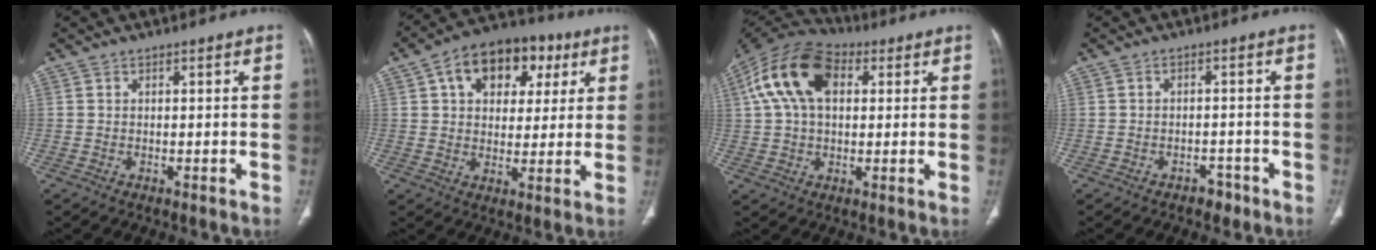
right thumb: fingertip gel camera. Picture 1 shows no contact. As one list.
[{"total": 15.6, "force": [6.1, 10.6, 9.7], "torque": [-0.102, 0.010, 0.090]}, {"total": 16.0, "force": [4.5, 9.9, 11.8], "torque": [-0.215, 0.029, 0.072]}, {"total": 2.8, "force": [-1.9, 1.8, 0.9], "torque": [-0.004, 0.015, -0.021]}]